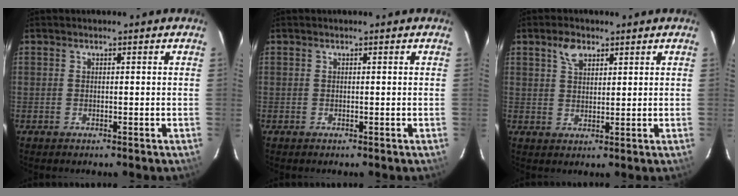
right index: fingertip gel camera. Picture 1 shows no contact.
{"total": 0.0}
{"total": 4.0, "force": [2.3, 2.3, 2.3], "torque": [-0.038, 0.011, 0.044]}